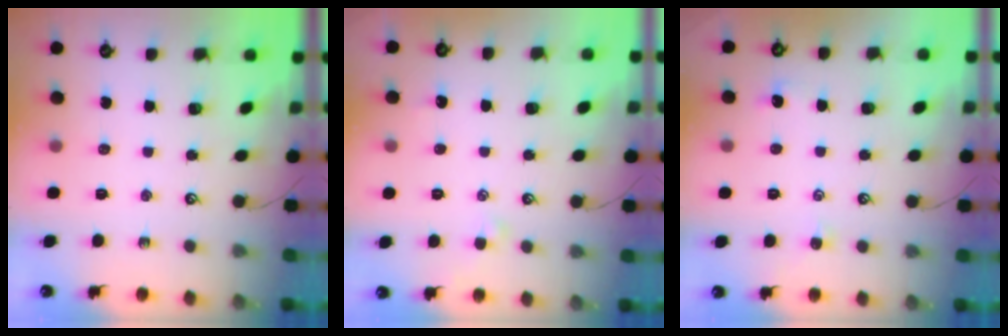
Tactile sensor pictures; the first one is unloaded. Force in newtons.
{"total": 2.5, "press": 2.5, "slide": 0.4}
{"total": 0.0}